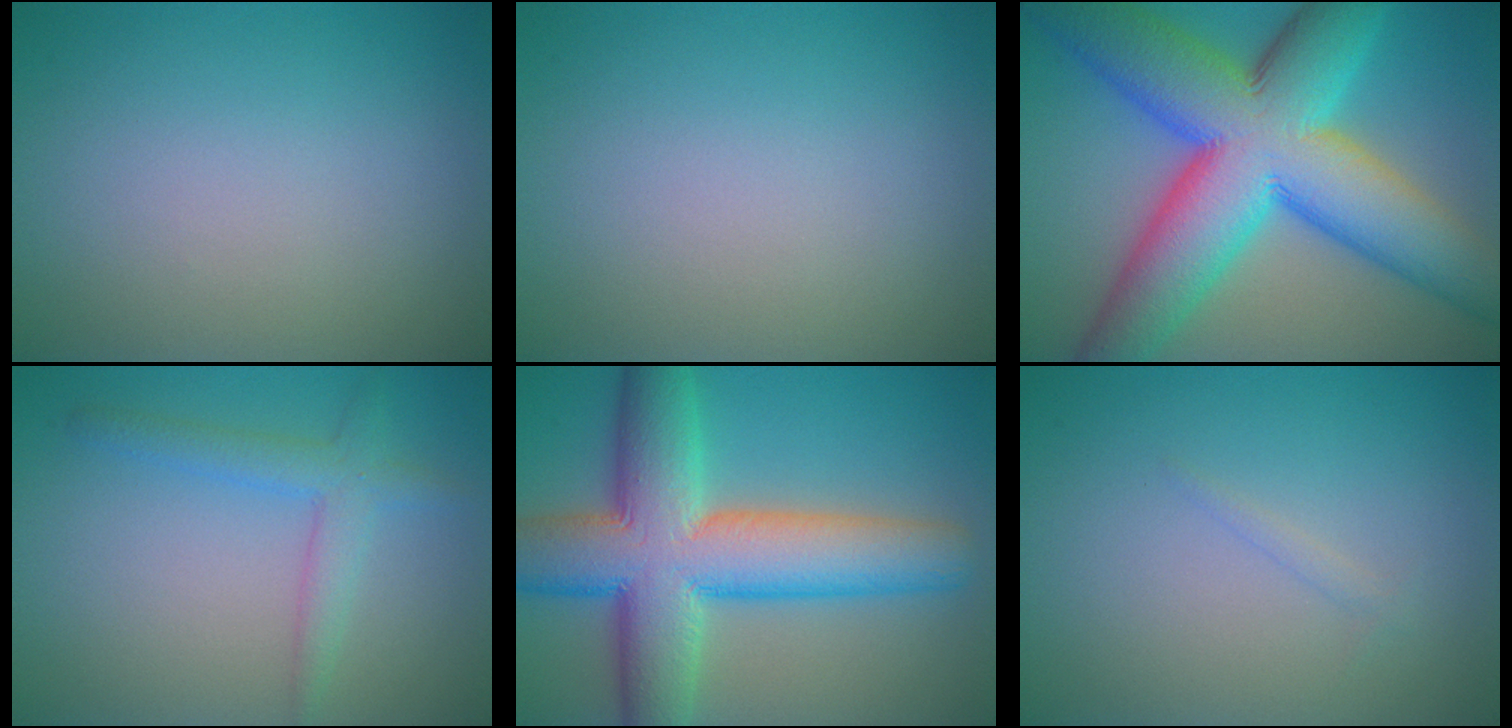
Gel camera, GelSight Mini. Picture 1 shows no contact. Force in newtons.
{"total": 0.0}
{"total": 16.5, "press": 16.5, "slide": 0.1}
{"total": 2.8, "press": 2.8, "slide": 0.2}
{"total": 12.3, "press": 12.3, "slide": 0.4}
{"total": 0.6, "press": 0.6, "slide": 0.1}